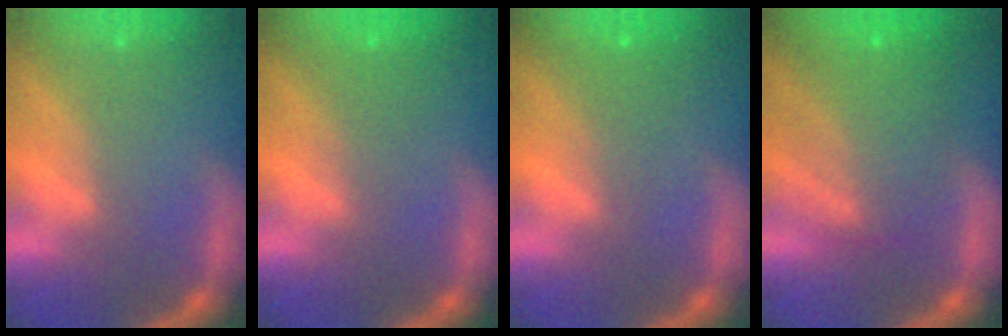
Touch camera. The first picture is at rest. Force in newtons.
{"total": 2.0}
{"total": 2.0}
{"total": 6.5}